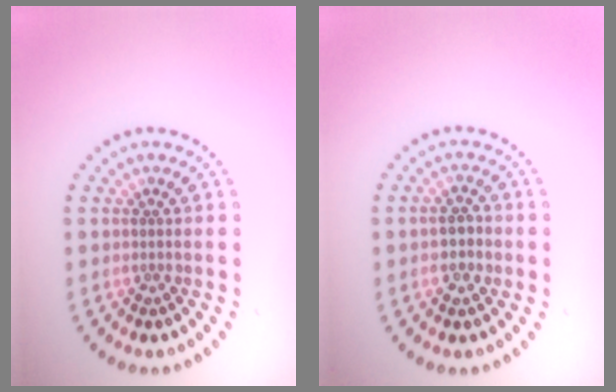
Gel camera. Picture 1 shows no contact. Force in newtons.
{"total": 2.4, "press": 2.3, "slide": 0.5}